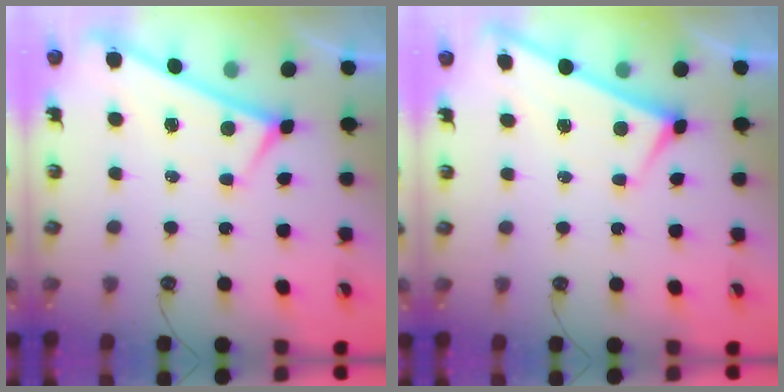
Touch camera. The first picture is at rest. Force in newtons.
{"total": 1.9, "press": 1.9, "slide": 0.2}